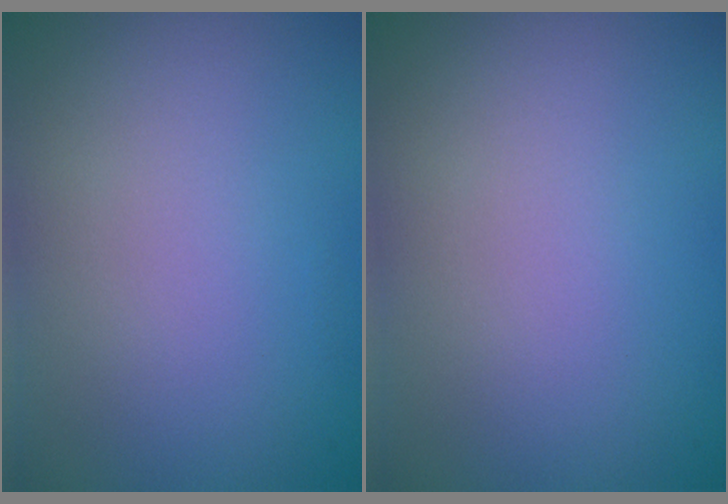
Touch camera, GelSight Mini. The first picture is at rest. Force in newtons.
{"total": 0.0}